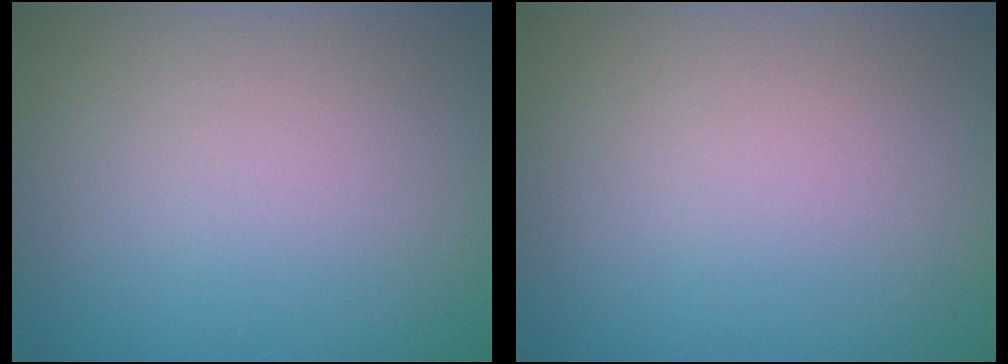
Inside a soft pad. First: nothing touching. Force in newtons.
{"total": 0.0}